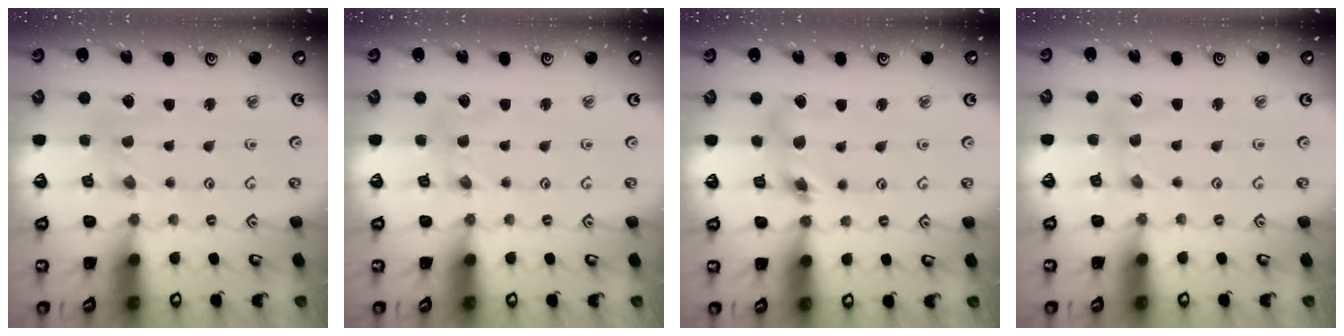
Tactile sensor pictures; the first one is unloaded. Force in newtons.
{"total": 1.6, "press": 1.6, "slide": 0.1}
{"total": 8.5, "press": 8.4, "slide": 1.0}
{"total": 2.2, "press": 2.2, "slide": 0.4}